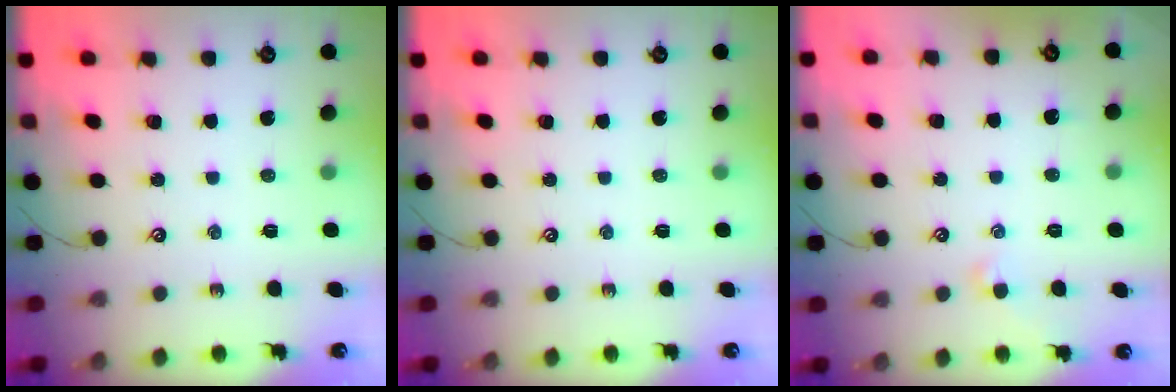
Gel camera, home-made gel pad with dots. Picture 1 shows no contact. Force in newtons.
{"total": 0.0}
{"total": 0.5, "press": 0.0, "slide": 0.5}